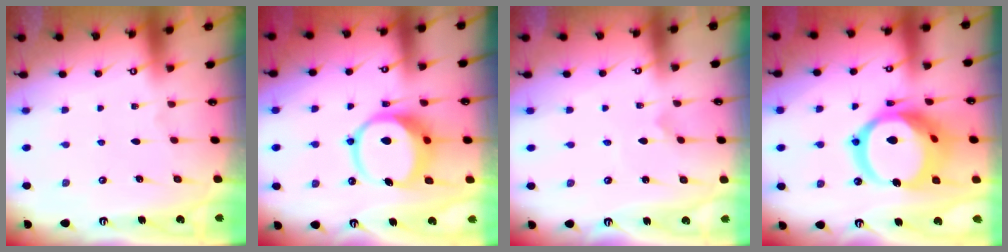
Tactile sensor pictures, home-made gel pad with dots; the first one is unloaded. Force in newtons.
{"total": 11.7, "press": 11.6, "slide": 1.6}
{"total": 0.6, "press": 0.6, "slide": 0.0}
{"total": 21.2, "press": 21.1, "slide": 2.3}